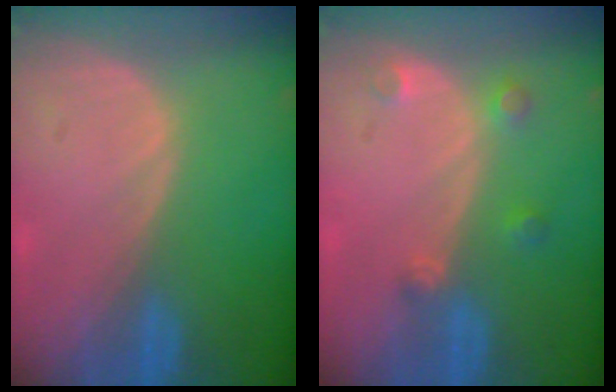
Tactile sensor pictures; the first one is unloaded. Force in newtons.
{"total": 2.6, "press": 2.6, "slide": 0.4}